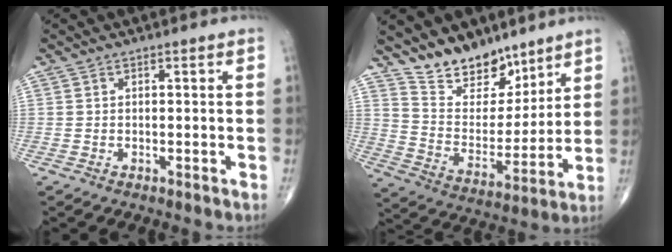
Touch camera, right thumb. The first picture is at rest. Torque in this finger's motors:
{"motor_torque": [-1.48, 1.56, -0.03, 0.79, 0.16]}